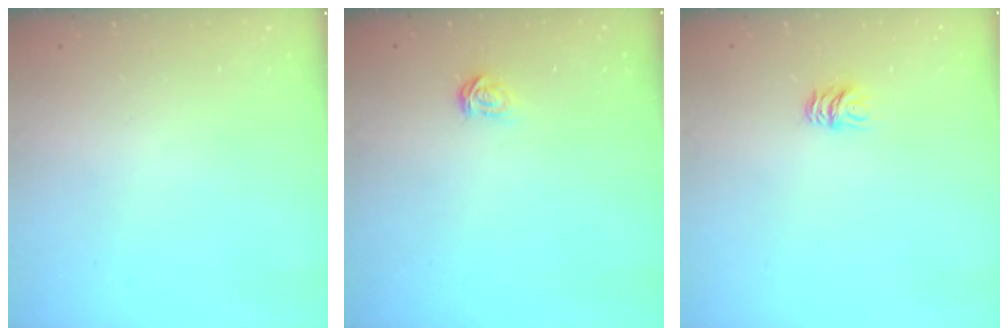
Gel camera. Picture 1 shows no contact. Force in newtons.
{"total": 2.1, "press": 2.1, "slide": 0.2}
{"total": 5.7, "press": 5.7, "slide": 0.5}